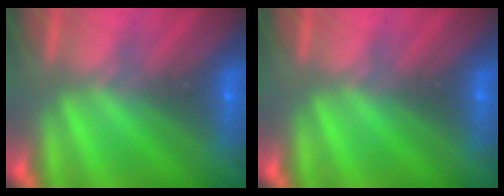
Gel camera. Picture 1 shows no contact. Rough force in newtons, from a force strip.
{"total": 0.0}